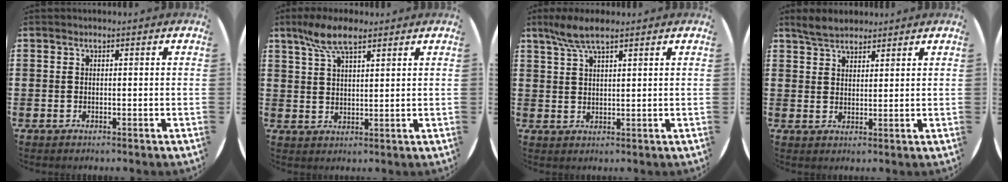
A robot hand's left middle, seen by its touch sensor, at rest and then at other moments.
{"total": 6.7, "force": [4.9, 2.0, 4.2], "torque": [-0.094, 0.001, 0.088]}
{"total": 5.0, "force": [3.8, 0.9, 3.1], "torque": [-0.070, 0.001, 0.067]}
{"total": 3.7, "force": [3.4, 1.2, 1.0], "torque": [-0.028, 0.000, 0.064]}